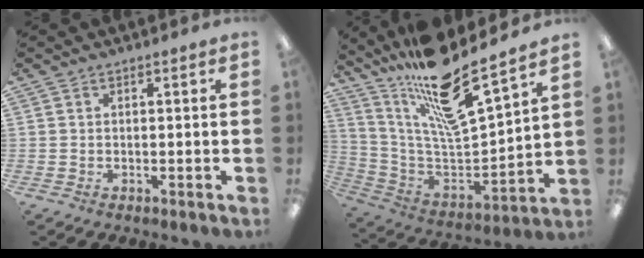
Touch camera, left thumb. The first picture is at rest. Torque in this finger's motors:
{"motor_torque": [0.58, 0.27, 0.87, -1.90, 0.18]}